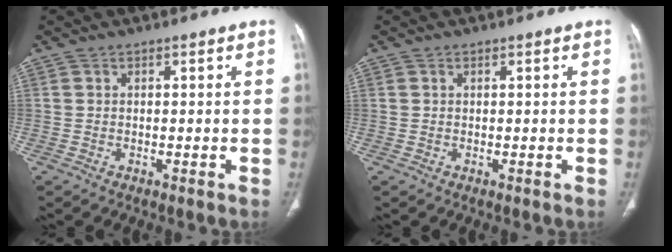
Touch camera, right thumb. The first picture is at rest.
{"total": 0.0}